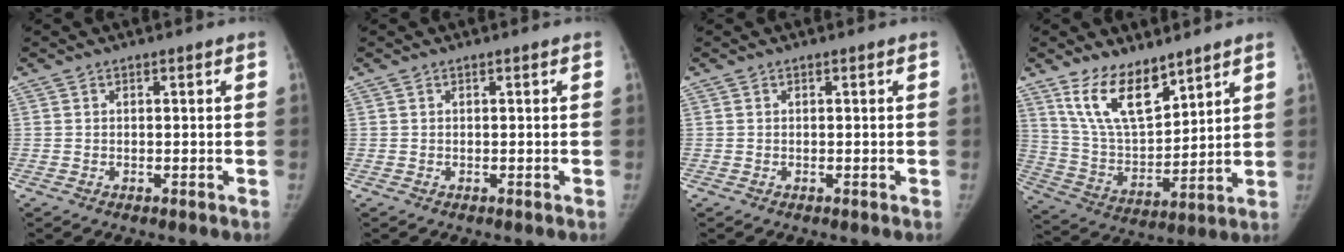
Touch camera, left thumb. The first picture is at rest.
{"total": 0.0}
{"total": 0.0}
{"total": 13.6, "force": [9.3, 5.9, 8.0], "torque": [-0.117, -0.059, 0.192]}